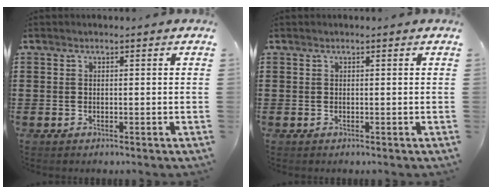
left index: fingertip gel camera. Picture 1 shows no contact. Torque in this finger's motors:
{"motor_torque": [-0.05, -0.03, -0.01, 0.00]}